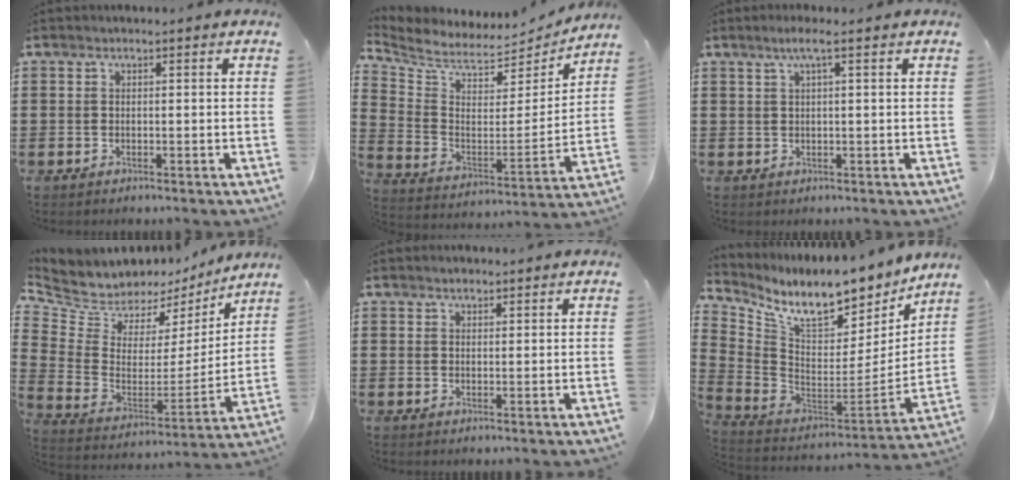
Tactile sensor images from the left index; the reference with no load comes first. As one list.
[{"total": 6.0, "force": [5.7, 1.7, 1.1], "torque": [-0.058, -0.054, 0.096]}, {"total": 2.4, "force": [1.2, 0.1, 2.1], "torque": [-0.043, 0.002, 0.020]}, {"total": 7.1, "force": [6.6, 2.6, -0.2], "torque": [-0.046, -0.061, 0.118]}, {"total": 1.3, "force": [1.2, 0.5, 0.1], "torque": [-0.004, 0.004, 0.023]}, {"total": 10.5, "force": [8.5, 2.4, 5.6], "torque": [-0.132, -0.074, 0.144]}]